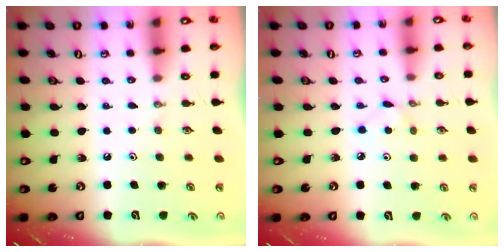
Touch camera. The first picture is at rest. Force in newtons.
{"total": 2.2, "press": 2.2, "slide": 0.3}